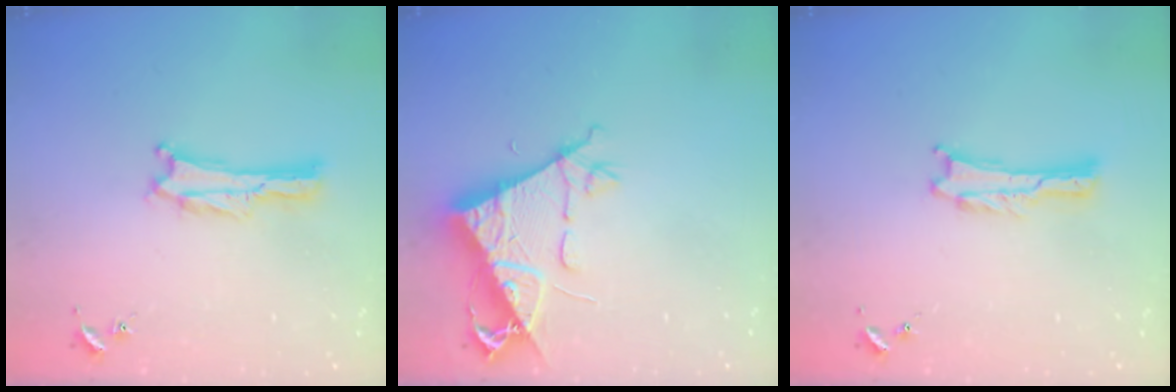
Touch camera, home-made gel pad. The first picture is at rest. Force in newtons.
{"total": 8.6, "press": 8.5, "slide": 1.2}
{"total": 0.0}